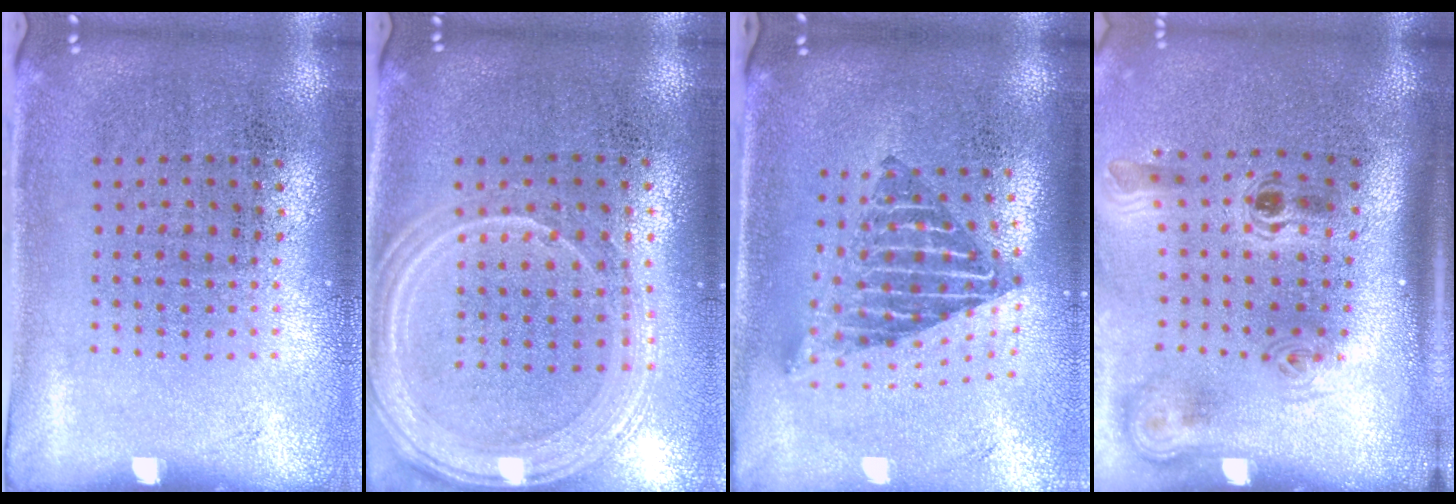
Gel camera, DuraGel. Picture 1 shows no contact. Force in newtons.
{"total": 1.4, "press": 1.4, "slide": 0.2}
{"total": 2.2, "press": 1.6, "slide": 1.6}
{"total": 2.3, "press": 1.5, "slide": 1.7}